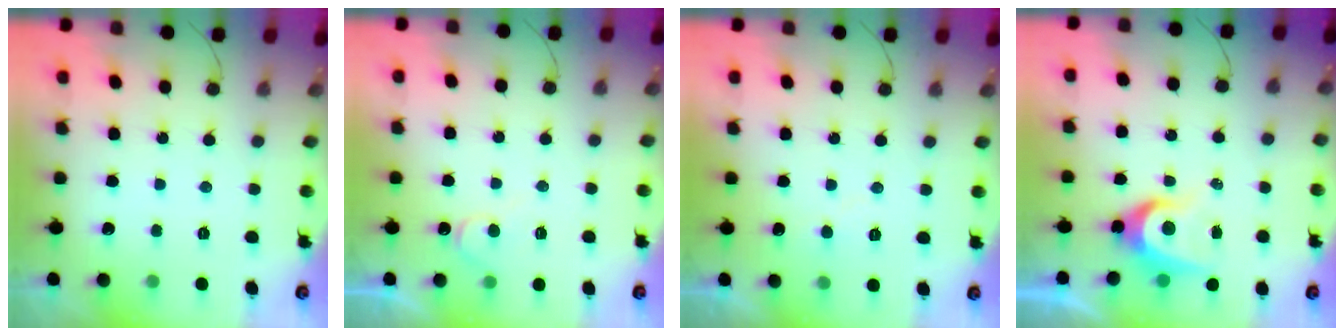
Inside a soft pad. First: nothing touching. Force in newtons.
{"total": 5.0, "press": 4.9, "slide": 0.4}
{"total": 3.8, "press": 3.8, "slide": 0.4}
{"total": 7.7, "press": 7.7, "slide": 0.5}